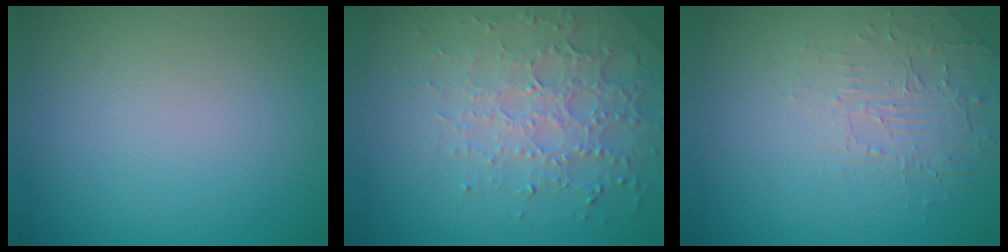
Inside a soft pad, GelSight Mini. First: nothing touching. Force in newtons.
{"total": 4.7, "press": 3.4, "slide": 3.1}
{"total": 1.9, "press": 1.0, "slide": 1.6}